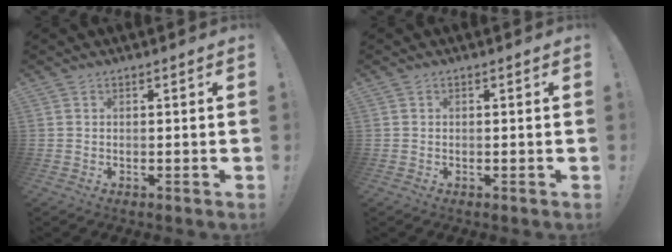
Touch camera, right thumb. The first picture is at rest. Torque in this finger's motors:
{"motor_torque": [0.08, -0.08, -0.27, 0.28, 0.00]}